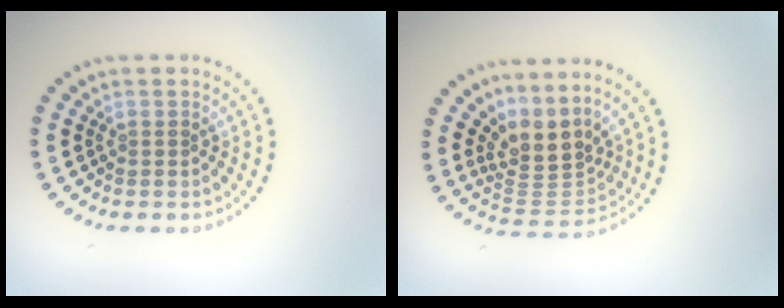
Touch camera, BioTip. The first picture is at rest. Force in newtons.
{"total": 3.9, "press": 2.6, "slide": 2.9}